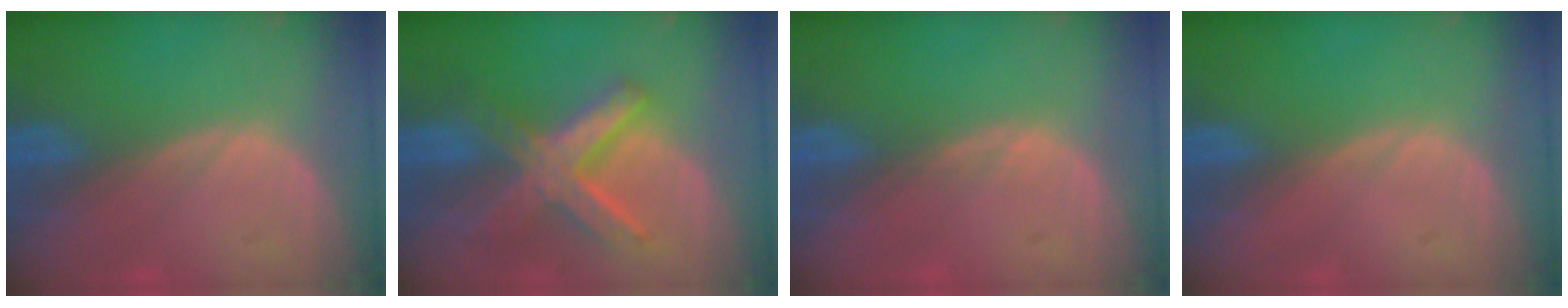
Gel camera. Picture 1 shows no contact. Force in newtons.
{"total": 8.6, "press": 8.6, "slide": 0.7}
{"total": 0.8, "press": 0.6, "slide": 0.5}
{"total": 0.0}